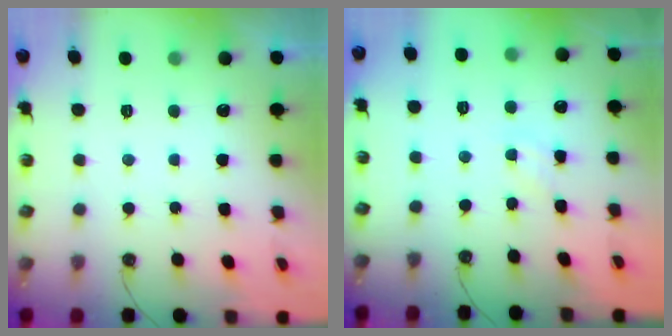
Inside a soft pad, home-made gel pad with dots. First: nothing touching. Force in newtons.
{"total": 0.9, "press": 0.9, "slide": 0.2}